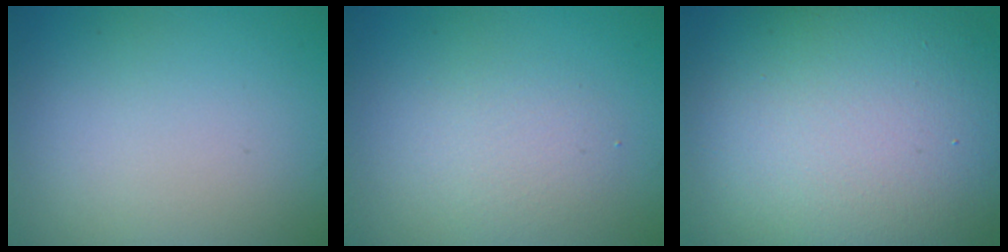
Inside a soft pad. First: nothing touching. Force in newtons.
{"total": 2.3, "press": 2.3, "slide": 0.1}
{"total": 18.3, "press": 18.2, "slide": 1.6}